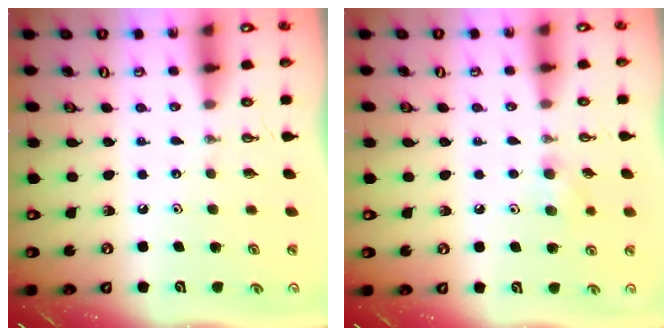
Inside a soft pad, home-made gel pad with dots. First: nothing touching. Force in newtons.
{"total": 6.3, "press": 6.2, "slide": 1.3}